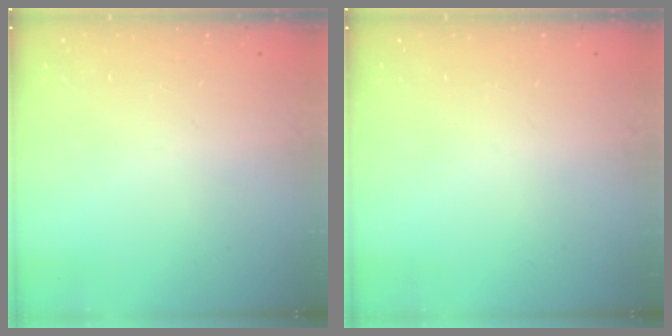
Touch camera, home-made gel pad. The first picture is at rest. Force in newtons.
{"total": 0.0}